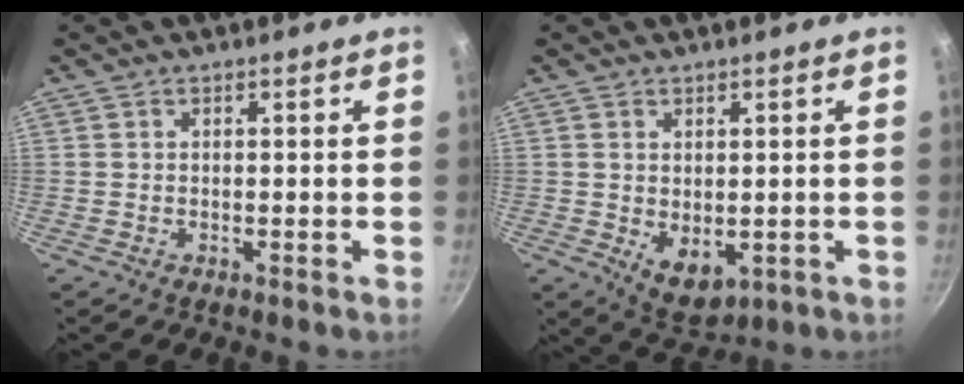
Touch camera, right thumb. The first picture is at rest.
{"total": 6.3, "force": [-0.1, 4.1, 4.7], "torque": [-0.060, -0.016, 0.014]}